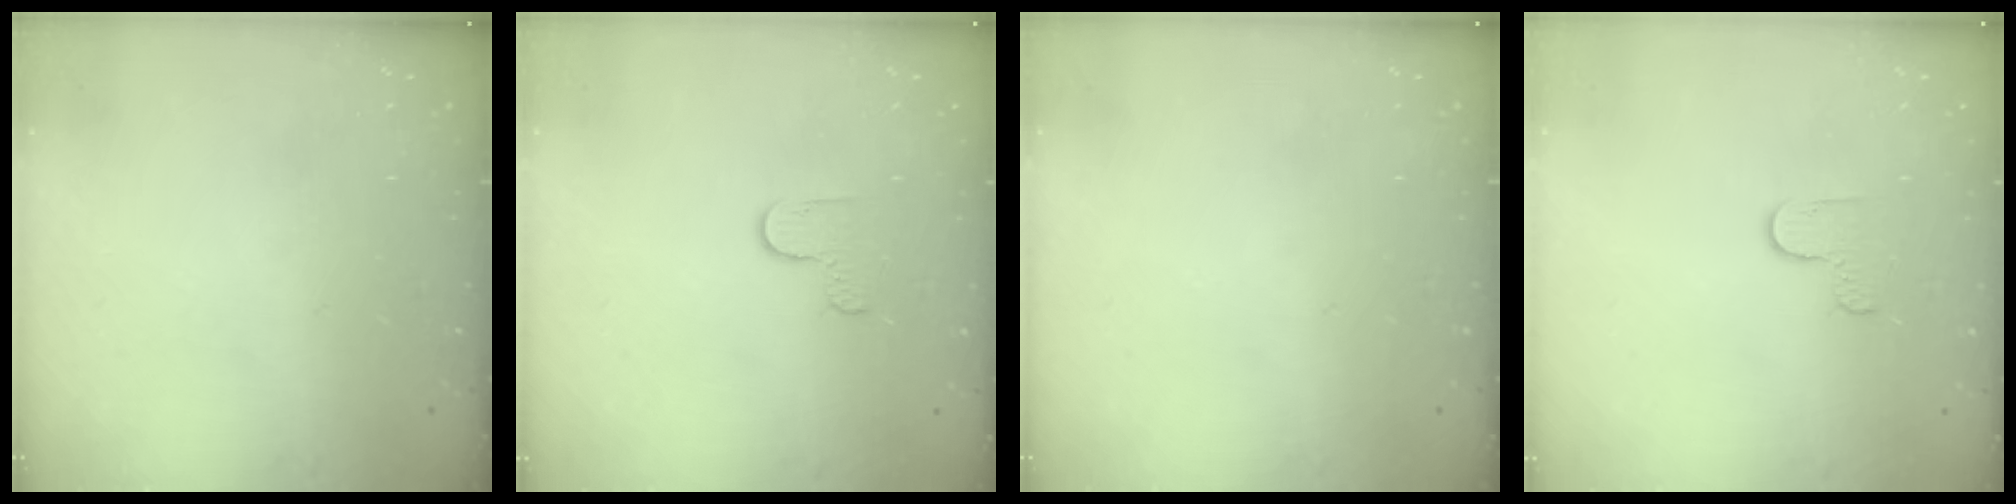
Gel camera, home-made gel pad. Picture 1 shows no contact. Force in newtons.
{"total": 3.3, "press": 3.3, "slide": 0.4}
{"total": 0.0}
{"total": 3.3, "press": 3.3, "slide": 0.4}